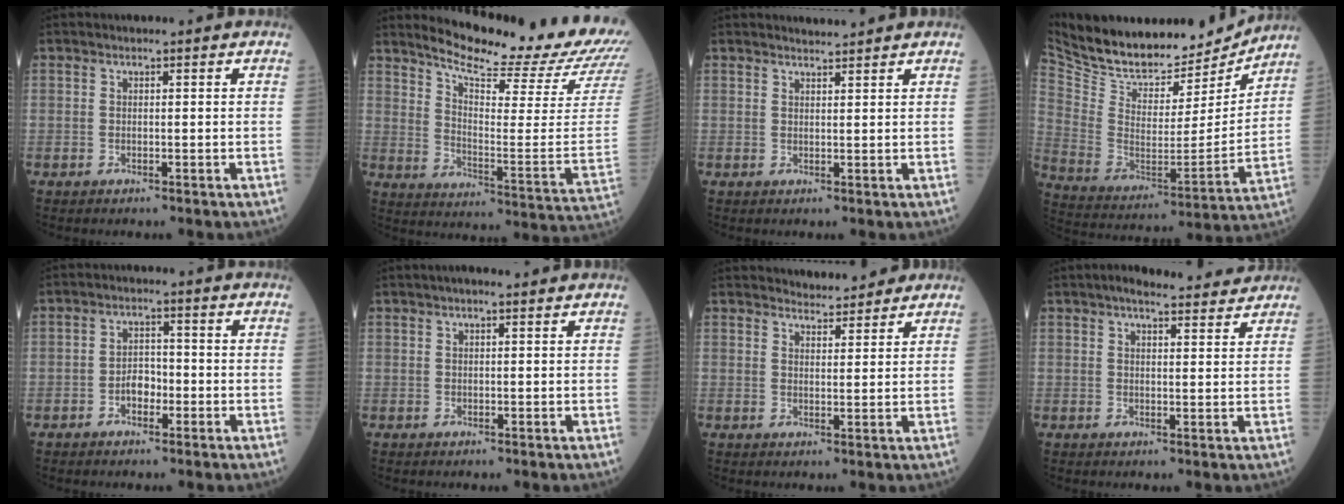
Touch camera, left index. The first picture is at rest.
{"total": 21.6, "force": [19.7, 0.6, 8.7], "torque": [-0.146, -0.098, 0.256]}
{"total": 2.0, "force": [2.0, -0.1, 0.1], "torque": [-0.005, 0.007, 0.034]}
{"total": 20.4, "force": [18.5, 6.7, 5.5], "torque": [-0.111, -0.023, 0.299]}
{"total": 3.2, "force": [-1.5, 1.9, 2.0], "torque": [-0.034, 0.004, -0.032]}
{"total": 3.0, "force": [2.4, 0.5, 1.7], "torque": [-0.021, 0.019, 0.034]}
{"total": 5.7, "force": [5.4, 1.4, 0.9], "torque": [-0.012, 0.008, 0.070]}
{"total": 8.9, "force": [7.9, 1.7, 3.8], "torque": [-0.048, 0.014, 0.094]}